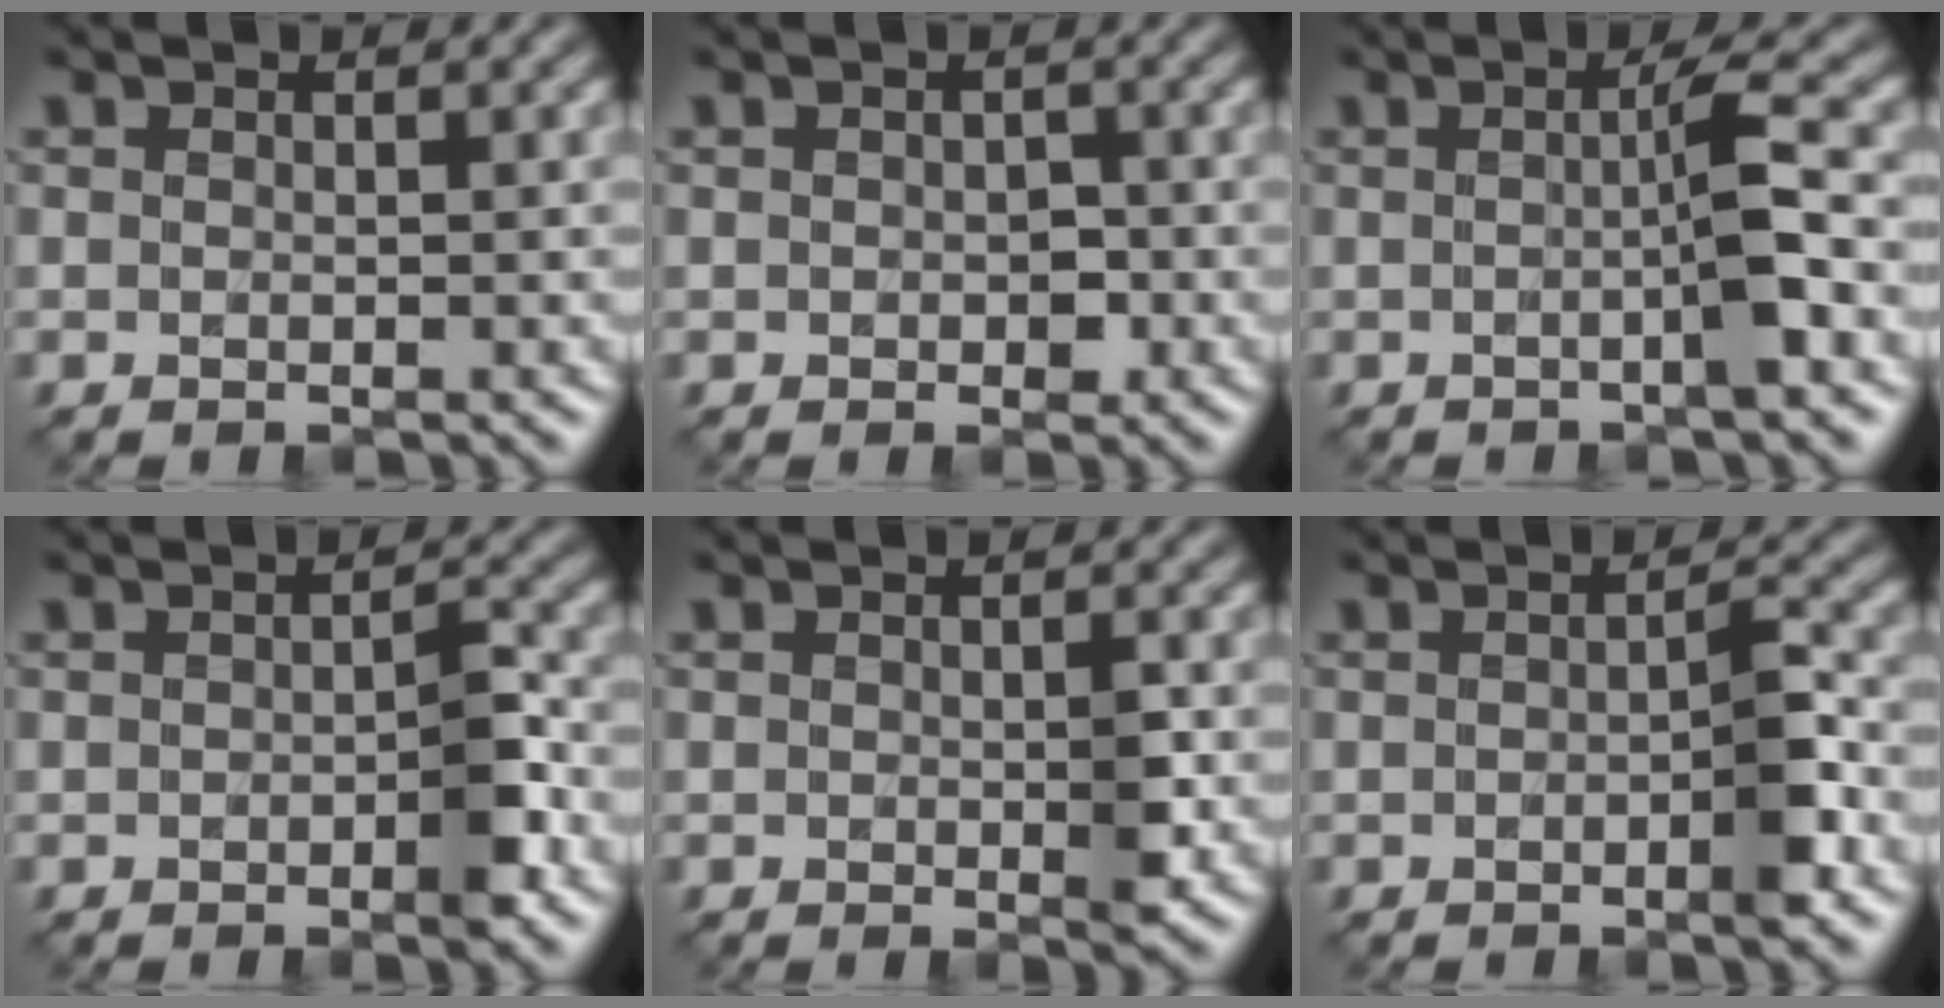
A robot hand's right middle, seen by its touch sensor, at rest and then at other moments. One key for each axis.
{"total": 1.3, "fx": -0.2, "fy": 1.0, "fz": 0.9, "tx": -0.014, "ty": -0.005, "tz": -0.004}
{"total": 3.7, "fx": -0.4, "fy": 0.4, "fz": 3.6, "tx": -0.053, "ty": 0.005, "tz": -0.014}
{"total": 2.6, "fx": -0.9, "fy": 0.8, "fz": 2.3, "tx": -0.032, "ty": 0.002, "tz": -0.015}
{"total": 1.8, "fx": -0.2, "fy": 0.4, "fz": 1.7, "tx": -0.025, "ty": -0.004, "tz": -0.004}
{"total": 2.7, "fx": -0.9, "fy": 0.5, "fz": 2.5, "tx": -0.038, "ty": 0.003, "tz": -0.015}